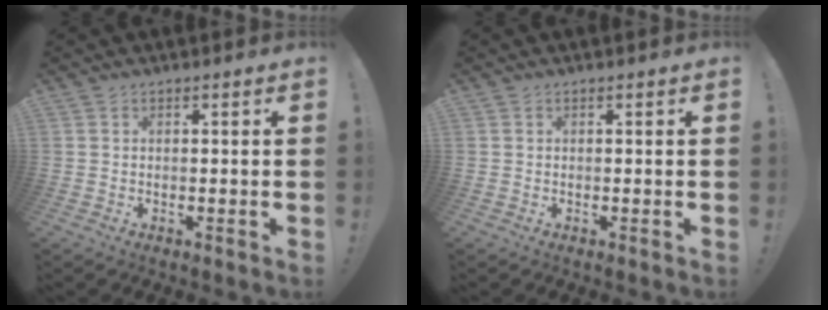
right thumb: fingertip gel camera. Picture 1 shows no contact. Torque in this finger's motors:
{"motor_torque": [0.00, 0.00, 0.00, 0.00, 0.00]}